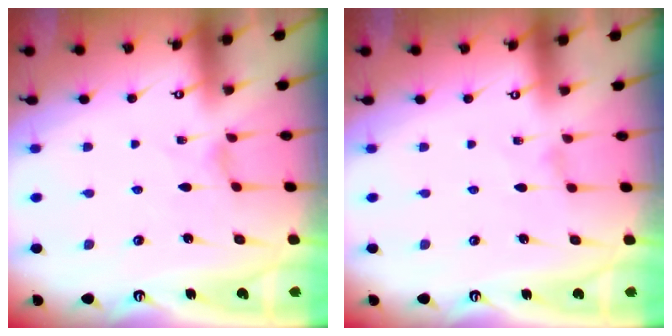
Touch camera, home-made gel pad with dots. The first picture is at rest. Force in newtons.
{"total": 0.0}